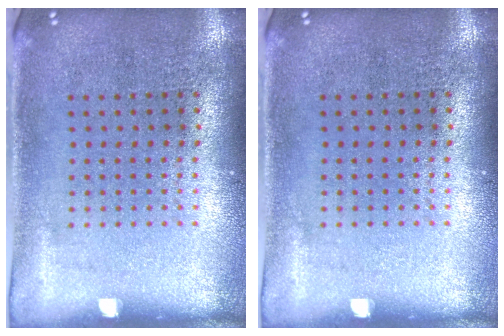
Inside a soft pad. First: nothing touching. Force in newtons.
{"total": 0.0}